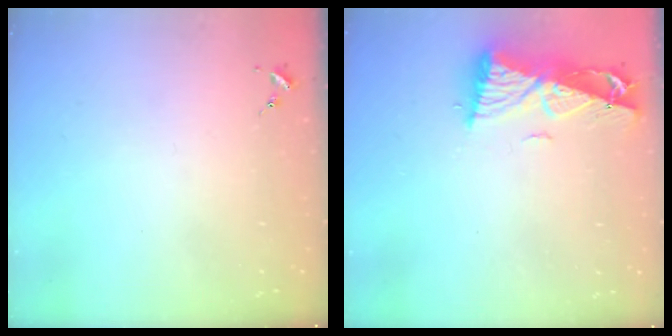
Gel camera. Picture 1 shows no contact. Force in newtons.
{"total": 10.1, "press": 10.0, "slide": 1.2}